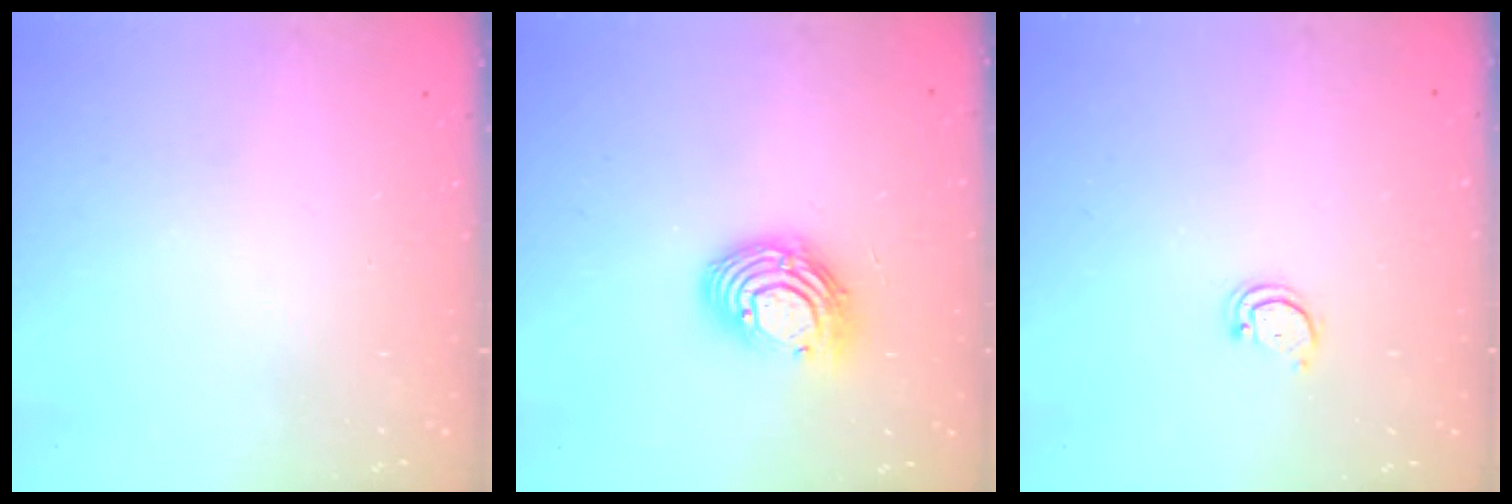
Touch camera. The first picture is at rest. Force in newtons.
{"total": 11.2, "press": 11.2, "slide": 1.0}
{"total": 1.9, "press": 1.9, "slide": 0.2}